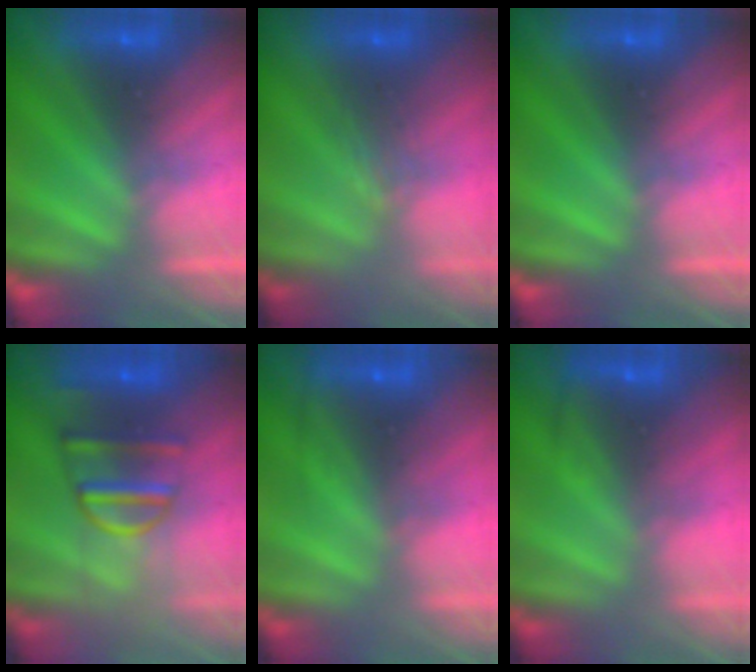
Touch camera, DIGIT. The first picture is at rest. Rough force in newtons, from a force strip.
{"total": 2.9}
{"total": 0.0}
{"total": 5.9}
{"total": 2.2}
{"total": 2.2}